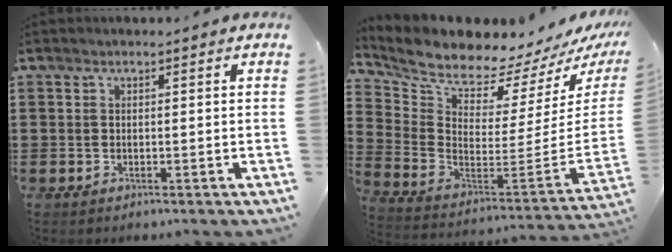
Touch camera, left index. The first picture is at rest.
{"total": 7.3, "force": [7.1, 0.7, 1.4], "torque": [-0.076, -0.082, 0.118]}